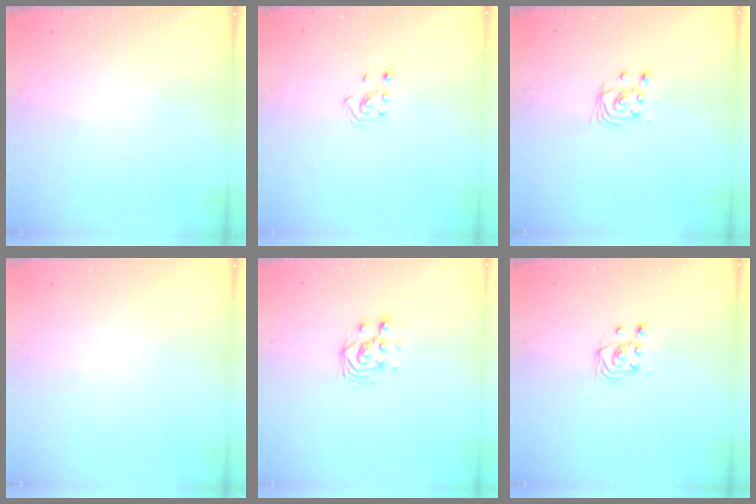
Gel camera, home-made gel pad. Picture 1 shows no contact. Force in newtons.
{"total": 2.6, "press": 2.5, "slide": 0.6}
{"total": 2.9, "press": 2.9, "slide": 0.0}
{"total": 0.0}
{"total": 4.7, "press": 4.6, "slide": 0.6}
{"total": 2.9, "press": 2.6, "slide": 1.3}